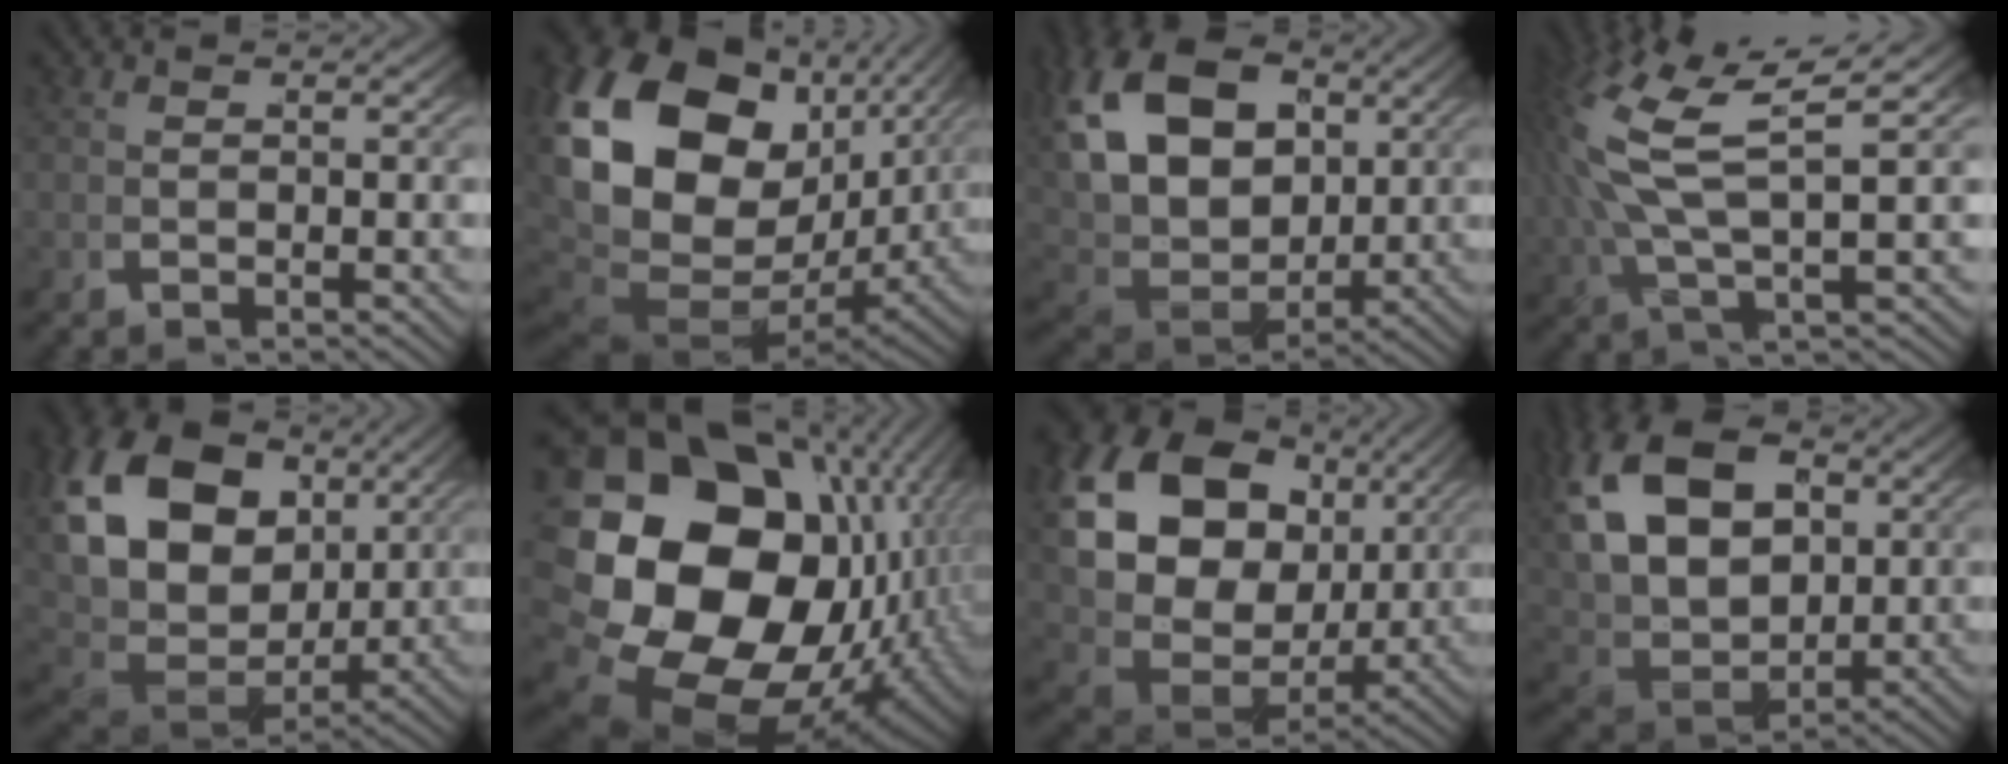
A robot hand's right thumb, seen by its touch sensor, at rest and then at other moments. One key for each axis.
{"total": 24.0, "fx": 0.0, "fy": 17.2, "fz": 16.8, "tx": -0.360, "ty": -0.046, "tz": 0.014}
{"total": 15.6, "fx": 1.9, "fy": 11.1, "fz": 10.8, "tx": -0.242, "ty": -0.027, "tz": 0.037}
{"total": 7.2, "fx": 2.8, "fy": 2.2, "fz": 6.2, "tx": -0.122, "ty": 0.014, "tz": 0.048}
{"total": 17.6, "fx": 2.0, "fy": 12.5, "fz": 12.3, "tx": -0.268, "ty": -0.032, "tz": 0.041}
{"total": 29.9, "fx": -3.0, "fy": 21.1, "fz": 20.9, "tx": -0.385, "ty": -0.068, "tz": -0.023}
{"total": 21.3, "fx": 2.8, "fy": 15.6, "fz": 14.1, "tx": -0.312, "ty": -0.019, "tz": 0.049}
{"total": 14.0, "fx": 1.6, "fy": 9.9, "fz": 9.7, "tx": -0.224, "ty": -0.022, "tz": 0.035}